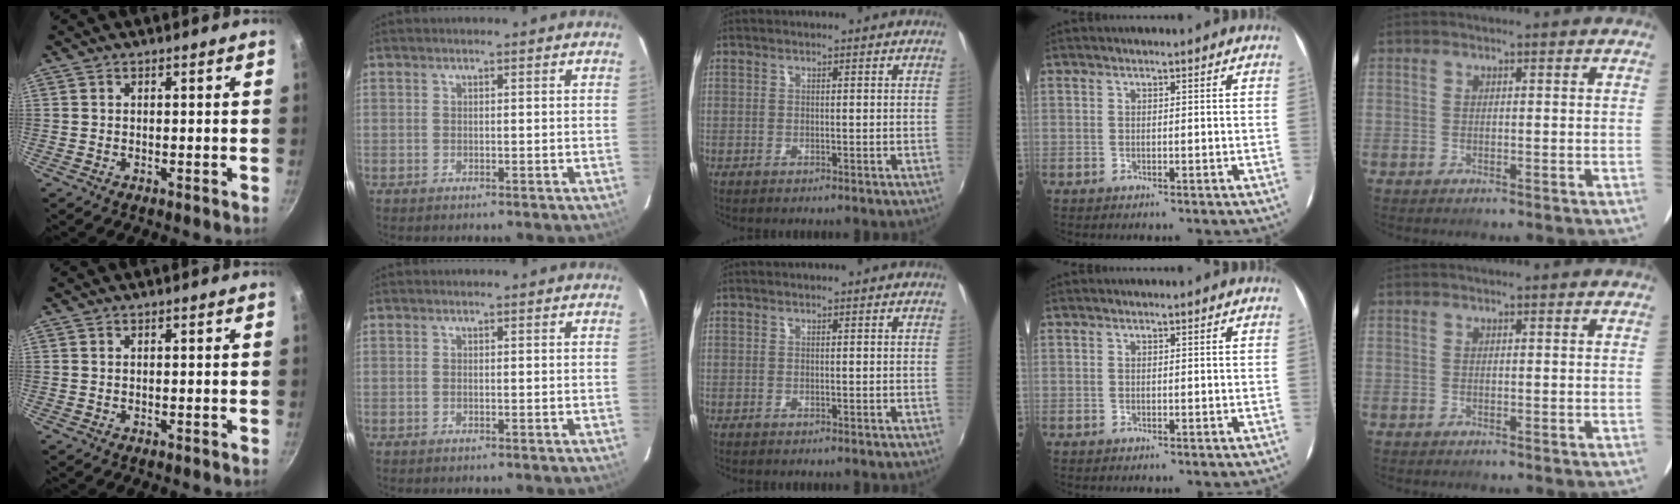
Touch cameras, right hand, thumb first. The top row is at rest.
{}